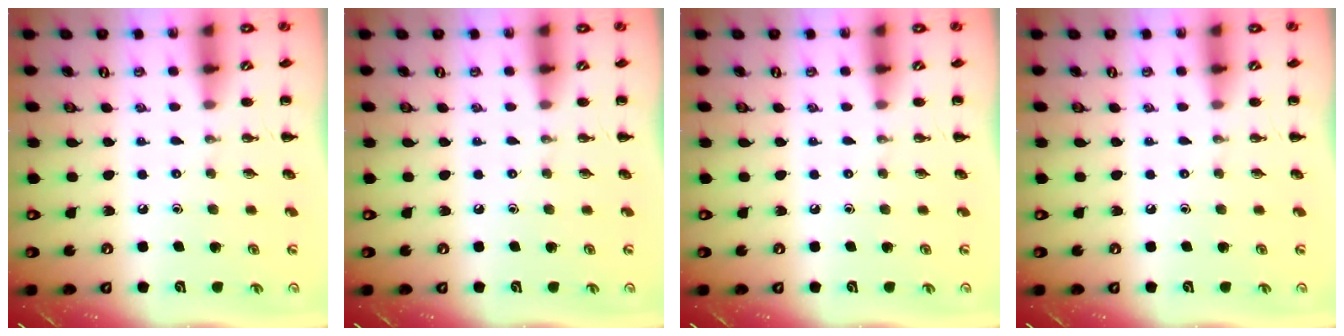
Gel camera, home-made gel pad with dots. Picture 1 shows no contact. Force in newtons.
{"total": 0.0}
{"total": 0.0}
{"total": 0.0}